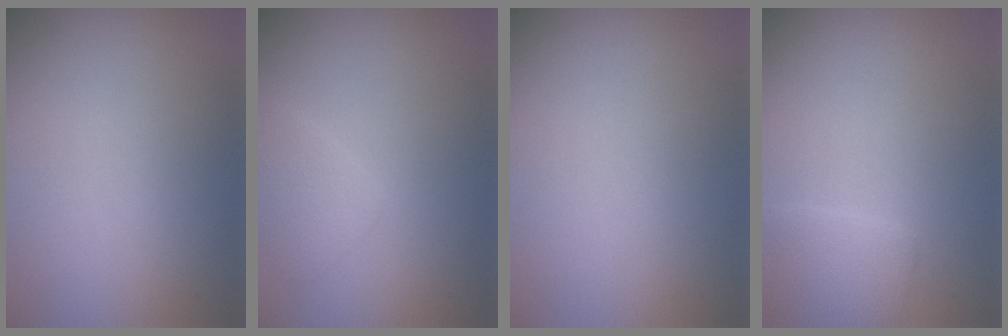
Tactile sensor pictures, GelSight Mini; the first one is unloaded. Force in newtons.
{"total": 1.5, "press": 1.5, "slide": 0.1}
{"total": 0.0}
{"total": 2.1, "press": 2.1, "slide": 0.1}